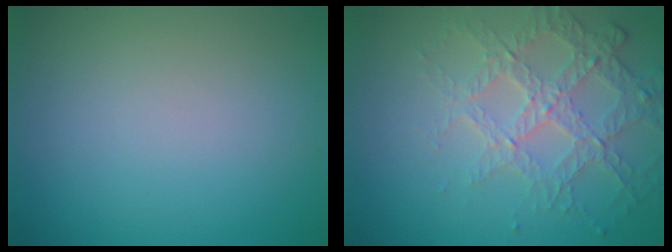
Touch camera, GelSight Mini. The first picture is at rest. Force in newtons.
{"total": 3.8, "press": 3.3, "slide": 1.9}